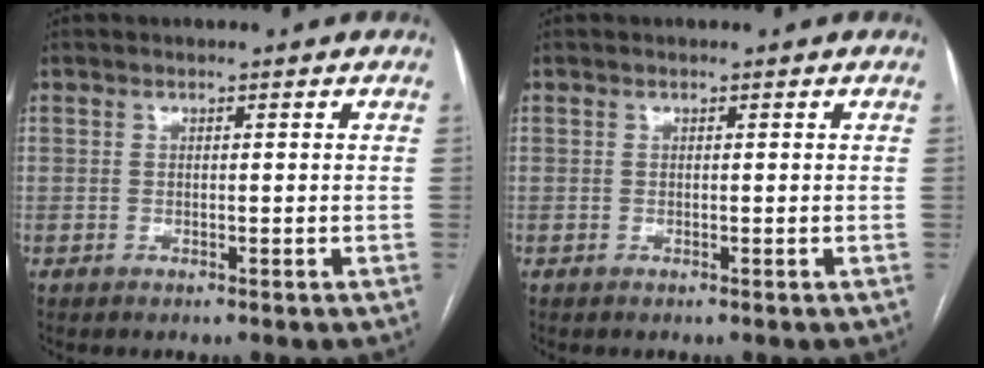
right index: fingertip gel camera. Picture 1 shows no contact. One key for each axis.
{"total": 0.0}